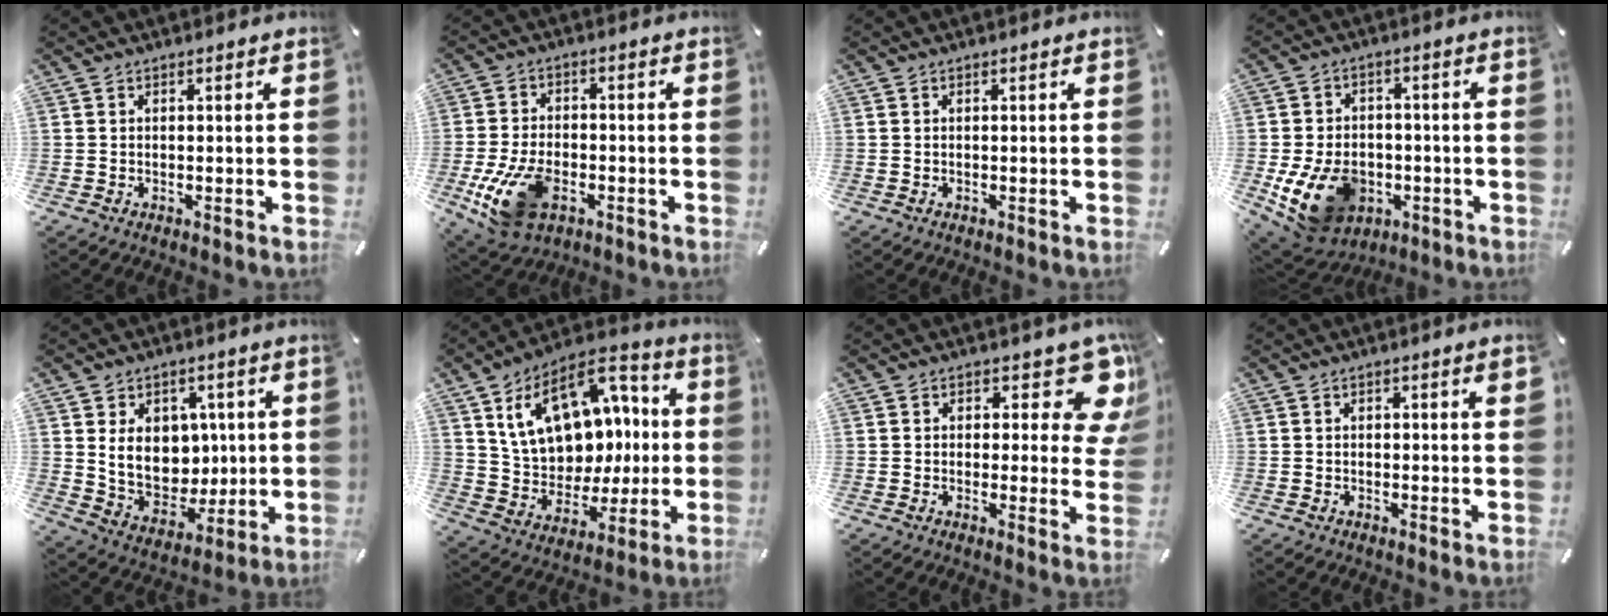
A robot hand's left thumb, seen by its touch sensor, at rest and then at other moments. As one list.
[{"total": 12.9, "force": [-4.7, 7.9, 9.0], "torque": [-0.185, 0.006, -0.081]}, {"total": 0.0}, {"total": 14.9, "force": [-4.7, 11.2, 8.7], "torque": [-0.175, 0.026, -0.074]}, {"total": 12.6, "force": [2.9, 10.5, 6.3], "torque": [-0.104, -0.019, 0.061]}, {"total": 19.6, "force": [6.9, 14.2, 11.7], "torque": [-0.207, -0.026, 0.131]}, {"total": 11.7, "force": [6.3, 5.7, 8.0], "torque": [-0.084, -0.050, 0.109]}, {"total": 1.5, "force": [0.4, 0.4, 1.3], "torque": [-0.025, 0.003, 0.006]}]